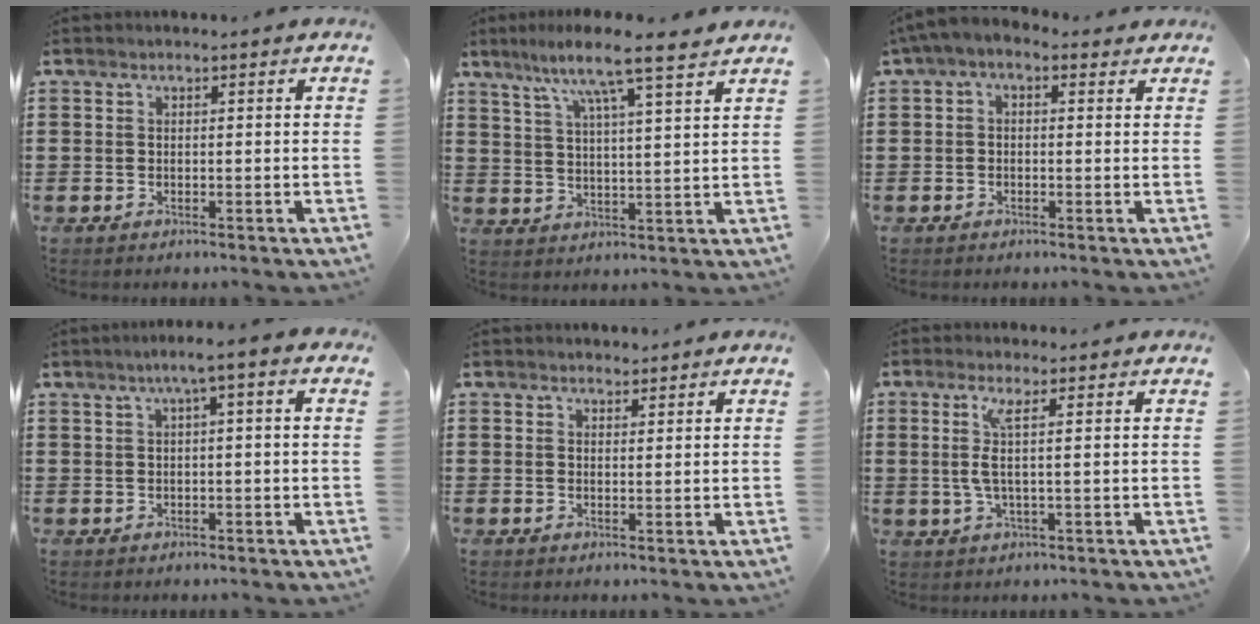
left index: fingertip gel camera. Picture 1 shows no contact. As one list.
[{"total": 8.2, "force": [6.6, -0.3, 4.9], "torque": [-0.107, -0.031, 0.109]}, {"total": 1.9, "force": [-0.7, 1.0, 1.4], "torque": [-0.035, 0.005, -0.020]}, {"total": 2.5, "force": [0.2, 0.2, 2.5], "torque": [-0.048, 0.002, 0.001]}, {"total": 1.3, "force": [1.3, 0.3, -0.1], "torque": [0.000, 0.003, 0.025]}, {"total": 4.0, "force": [0.9, 0.0, 3.9], "torque": [-0.093, -0.012, 0.008]}]